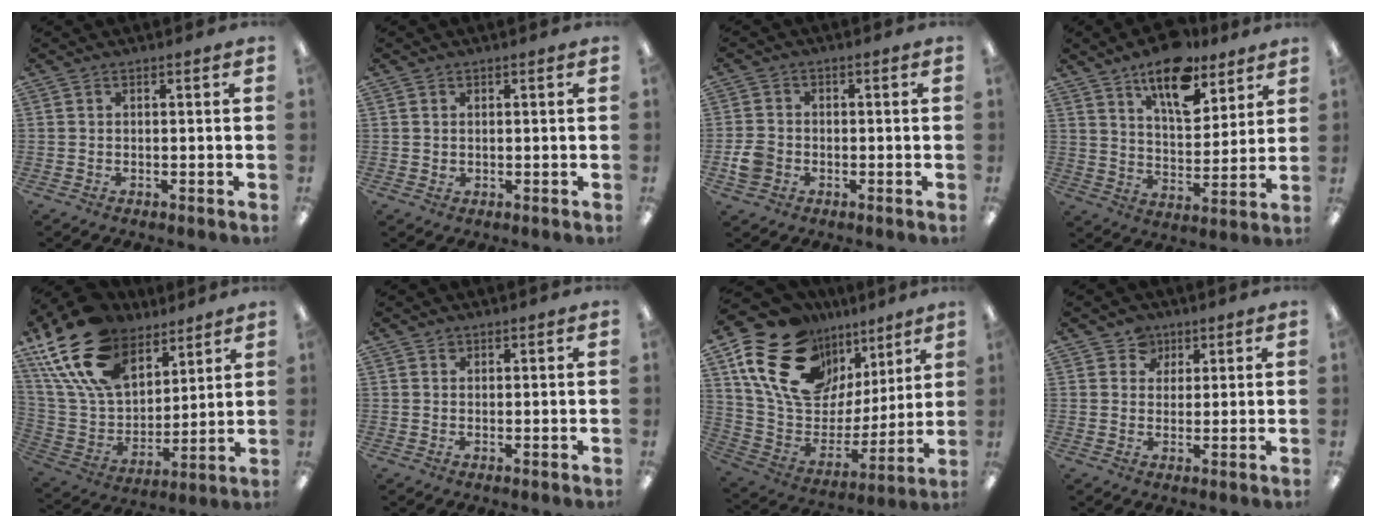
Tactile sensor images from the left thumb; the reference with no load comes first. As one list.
[{"total": 1.1, "force": [0.6, 0.9, -0.1], "torque": [0.001, 0.002, 0.011]}, {"total": 4.8, "force": [-1.5, 4.0, 2.2], "torque": [-0.032, 0.008, -0.027]}, {"total": 15.1, "force": [10.7, 6.8, 8.2], "torque": [-0.125, -0.055, 0.186]}, {"total": 22.3, "force": [14.5, 12.5, 11.3], "torque": [-0.252, -0.075, 0.267]}, {"total": 1.0, "force": [0.8, 0.6, 0.2], "torque": [-0.004, 0.001, 0.014]}, {"total": 22.1, "force": [13.1, 14.2, 10.7], "torque": [-0.191, -0.069, 0.249]}, {"total": 4.7, "force": [2.8, 3.7, 0.3], "torque": [-0.008, -0.004, 0.050]}]